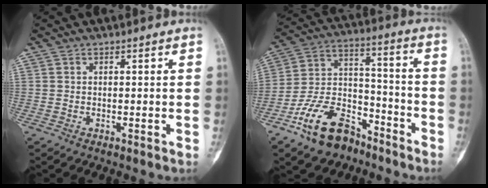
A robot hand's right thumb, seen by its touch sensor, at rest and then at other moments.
{"total": 15.8, "force": [-10.5, 8.8, 7.9], "torque": [-0.120, 0.090, -0.191]}